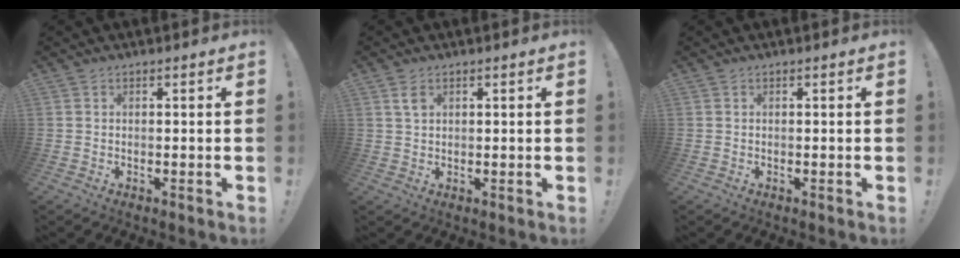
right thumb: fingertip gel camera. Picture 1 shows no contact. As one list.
[{"total": 2.9, "force": [1.5, 1.6, 1.9], "torque": [-0.029, -0.004, 0.025]}, {"total": 0.0}]